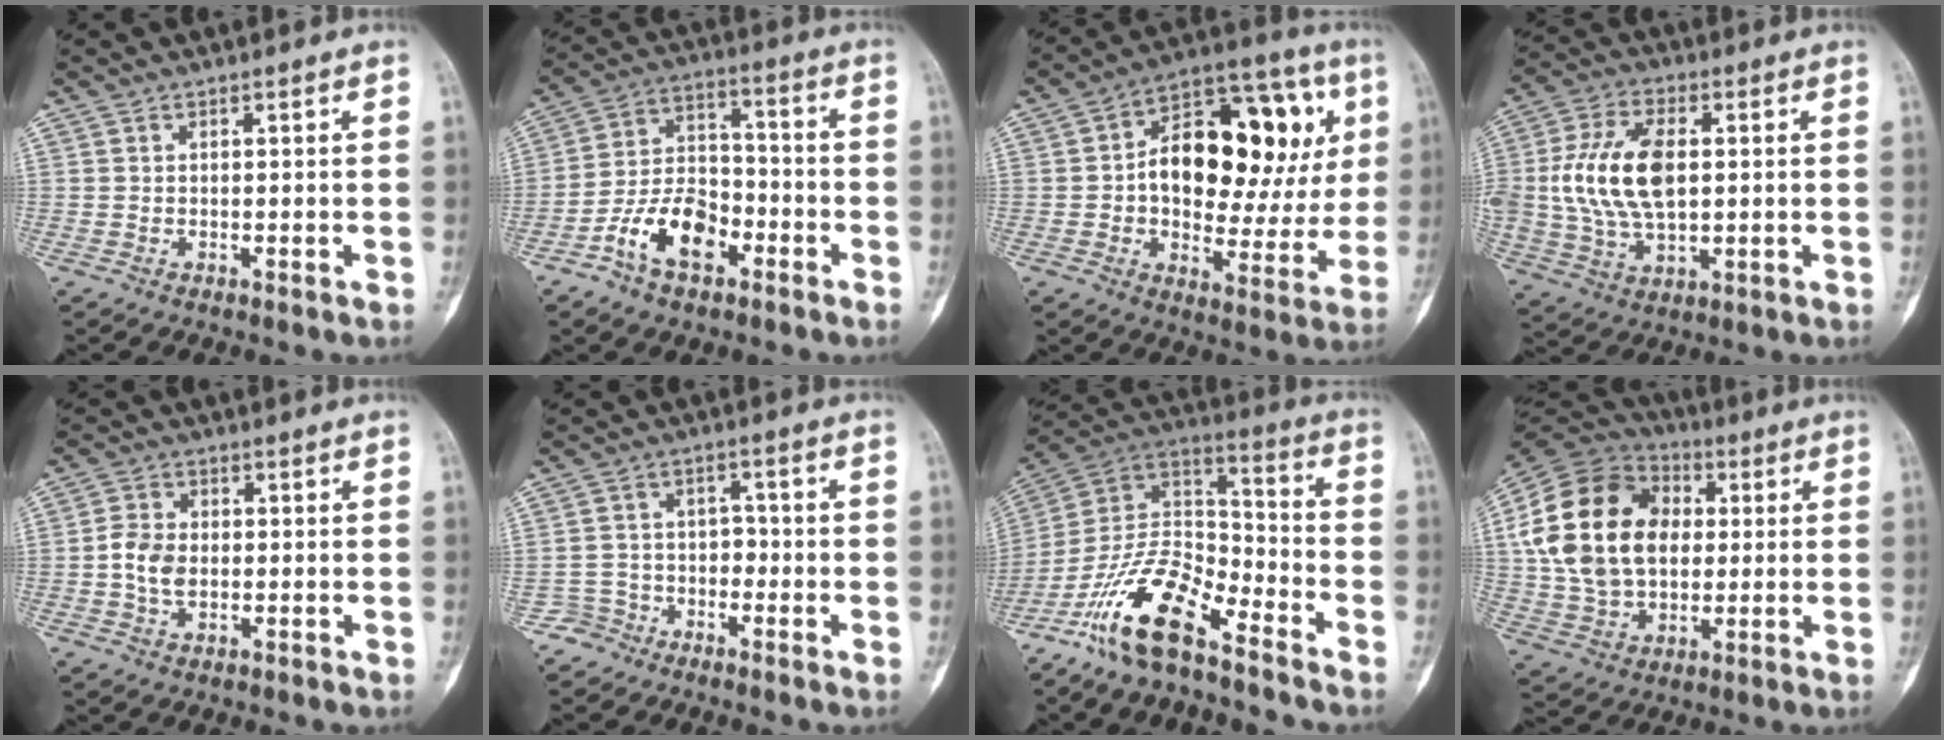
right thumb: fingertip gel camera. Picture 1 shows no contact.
{"total": 12.2, "force": [-5.9, 7.1, 7.9], "torque": [-0.123, 0.045, -0.111]}
{"total": 23.8, "force": [4.4, 13.3, 19.2], "torque": [-0.232, 0.025, 0.061]}
{"total": 15.5, "force": [1.3, 8.8, 12.8], "torque": [-0.255, 0.004, 0.028]}
{"total": 5.2, "force": [-0.6, 3.6, 3.7], "torque": [-0.069, 0.007, -0.017]}
{"total": 5.0, "force": [-3.5, 3.5, -0.5], "torque": [0.045, 0.042, -0.072]}
{"total": 17.1, "force": [-11.7, 6.1, 10.9], "torque": [-0.192, 0.085, -0.224]}
{"total": 22.8, "force": [2.9, 16.1, 15.9], "torque": [-0.292, 0.016, 0.054]}